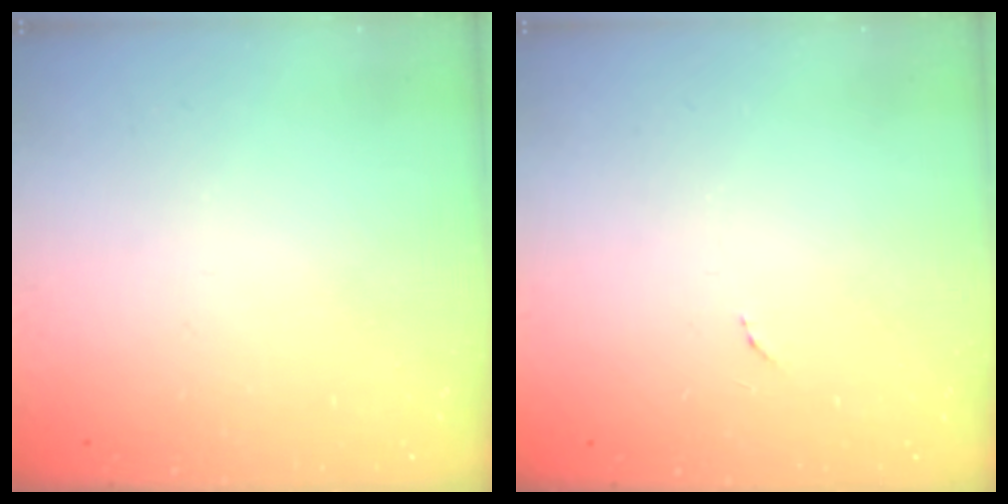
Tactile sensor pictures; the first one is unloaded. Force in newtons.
{"total": 3.3, "press": 3.3, "slide": 0.2}